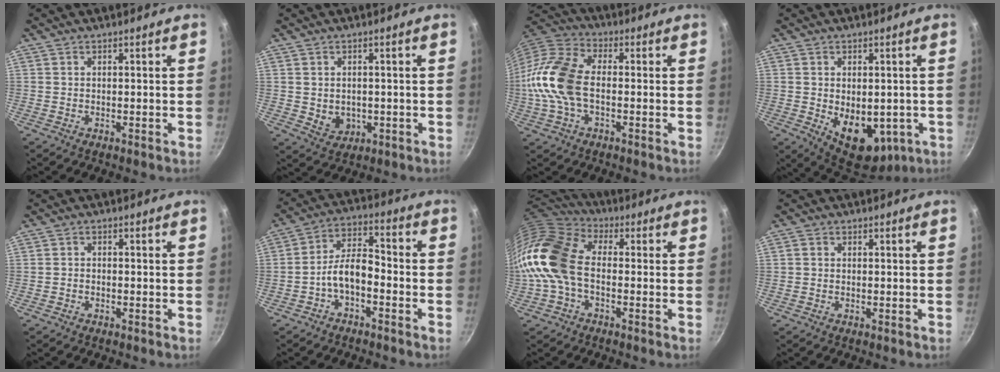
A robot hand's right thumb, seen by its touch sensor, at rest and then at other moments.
{"total": 4.3, "force": [-0.3, 3.5, 2.4], "torque": [-0.027, -0.004, 0.007]}
{"total": 15.2, "force": [-1.4, 8.9, 12.2], "torque": [-0.237, 0.035, -0.044]}
{"total": 12.6, "force": [-2.5, 8.1, 9.4], "torque": [-0.102, -0.018, -0.013]}
{"total": 1.0, "force": [-0.7, 0.5, 0.4], "torque": [-0.013, 0.007, -0.016]}
{"total": 7.5, "force": [-3.3, 3.7, 5.6], "torque": [-0.094, 0.050, -0.067]}
{"total": 13.9, "force": [-1.7, 8.9, 10.5], "torque": [-0.195, 0.031, -0.052]}
{"total": 0.7, "force": [0.1, 0.6, 0.3], "torque": [-0.005, 0.004, 0.000]}